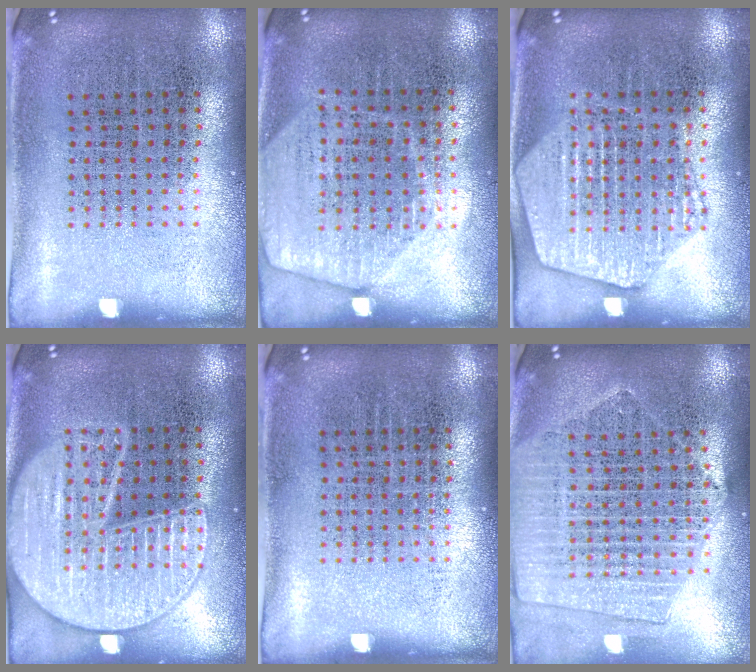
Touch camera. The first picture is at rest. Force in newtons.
{"total": 1.7, "press": 1.6, "slide": 0.7}
{"total": 1.9, "press": 1.9, "slide": 0.3}
{"total": 3.3, "press": 3.3, "slide": 0.3}
{"total": 0.0}
{"total": 2.0, "press": 1.9, "slide": 0.9}